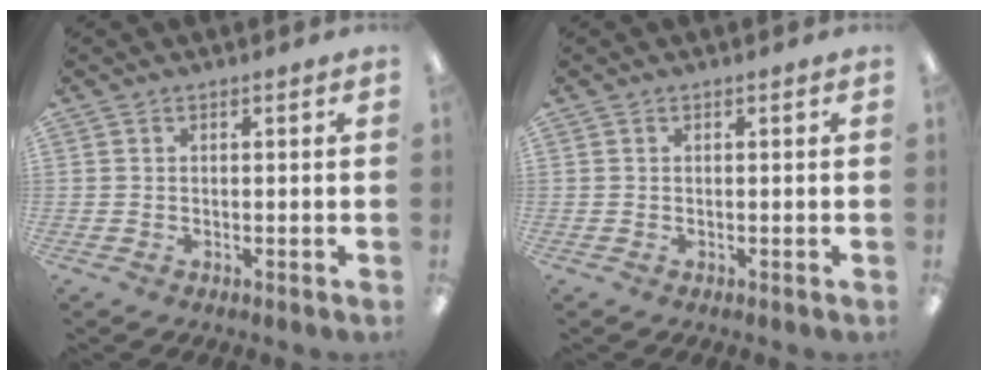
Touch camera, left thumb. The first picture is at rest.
{"total": 0.0}